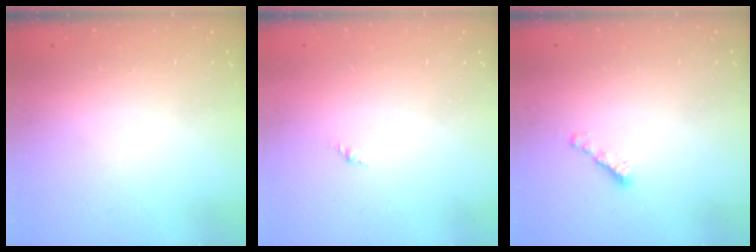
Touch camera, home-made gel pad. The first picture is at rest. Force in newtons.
{"total": 1.6, "press": 1.5, "slide": 0.6}
{"total": 2.5, "press": 2.5, "slide": 0.5}